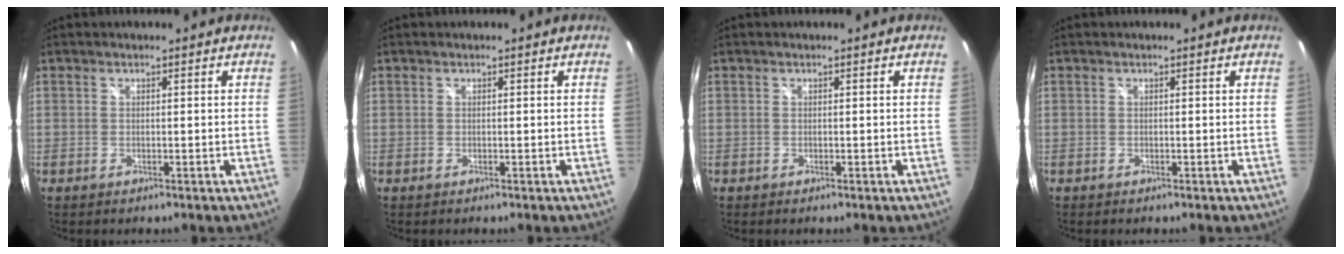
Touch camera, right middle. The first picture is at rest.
{"total": 0.0}
{"total": 0.0}
{"total": 0.0}